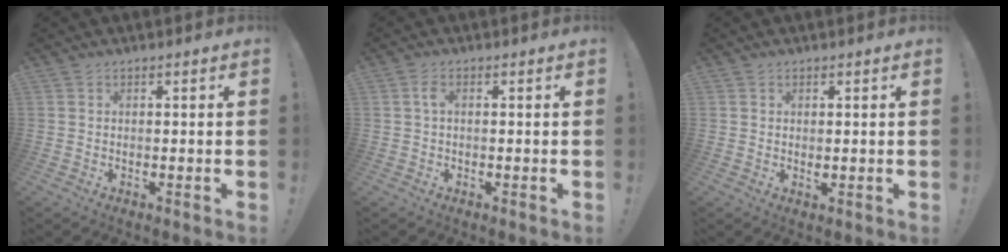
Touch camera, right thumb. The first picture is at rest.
{"total": 2.0, "force": [0.2, 0.9, 1.8], "torque": [-0.037, 0.005, 0.003]}
{"total": 0.7, "force": [0.4, 0.5, 0.4], "torque": [0.001, -0.003, 0.006]}